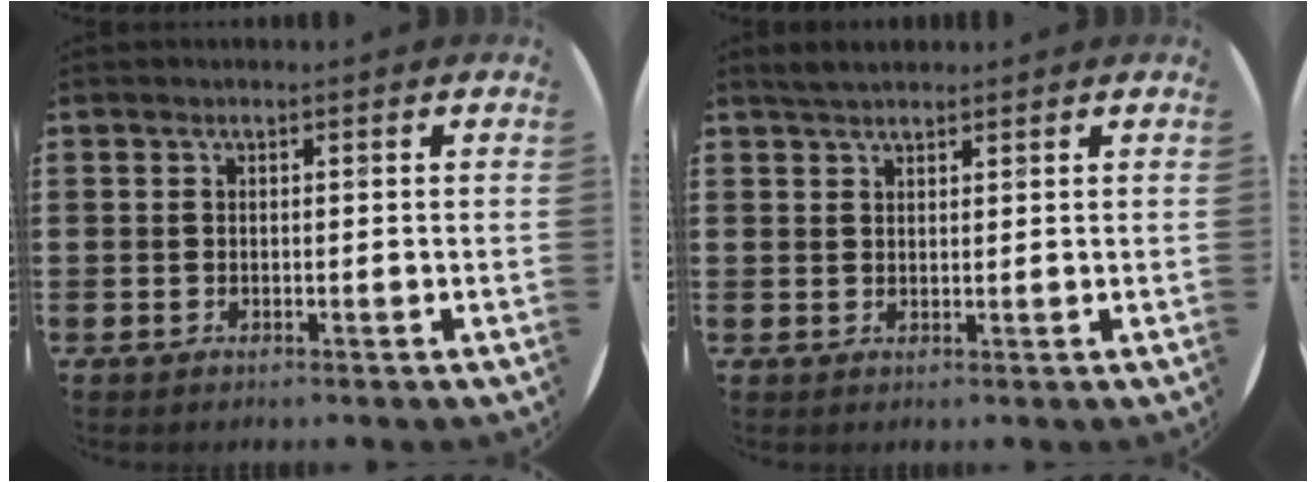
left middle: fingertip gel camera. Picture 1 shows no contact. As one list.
[{"total": 2.1, "force": [2.0, 0.5, 0.6], "torque": [-0.016, 0.006, 0.038]}]